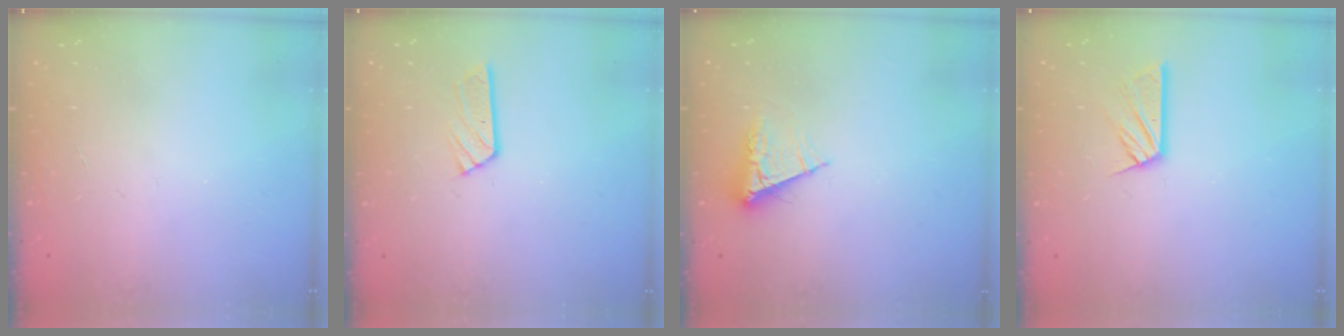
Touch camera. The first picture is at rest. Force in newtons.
{"total": 3.9, "press": 3.9, "slide": 0.3}
{"total": 6.6, "press": 6.5, "slide": 0.6}
{"total": 8.1, "press": 8.1, "slide": 0.6}